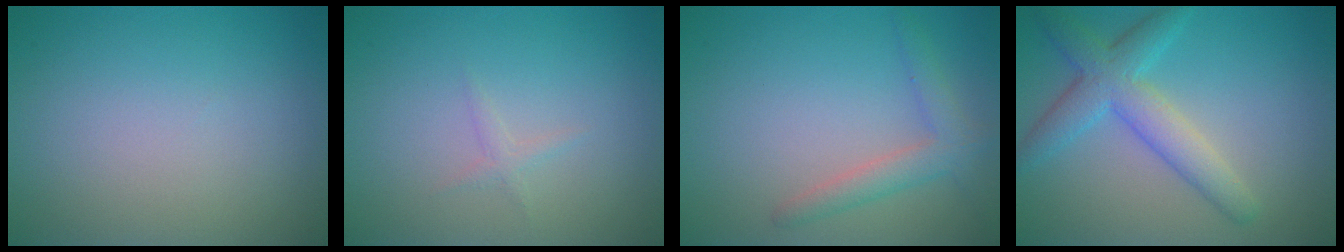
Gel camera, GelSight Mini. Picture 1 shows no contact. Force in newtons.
{"total": 0.7, "press": 0.7, "slide": 0.0}
{"total": 2.6, "press": 2.6, "slide": 0.0}
{"total": 4.7, "press": 4.7, "slide": 0.1}